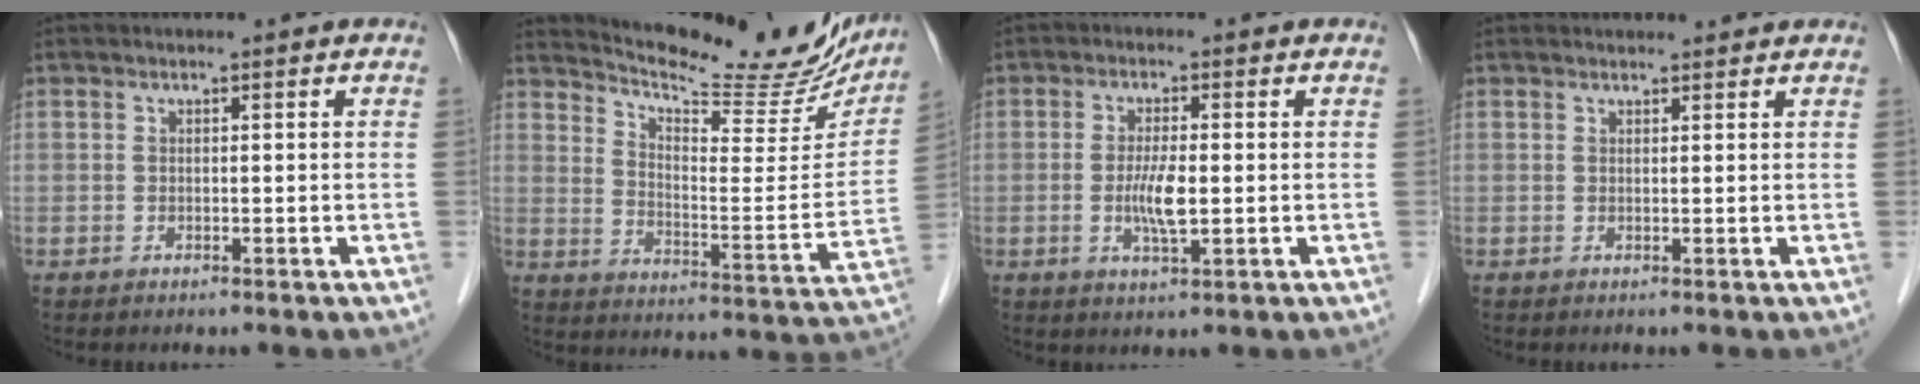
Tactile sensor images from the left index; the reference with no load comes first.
{"total": 21.3, "force": [19.4, 4.5, 7.6], "torque": [-0.111, -0.042, 0.257]}
{"total": 4.6, "force": [-0.5, 0.8, 4.5], "torque": [-0.094, -0.008, -0.008]}
{"total": 3.1, "force": [3.0, 0.8, 0.4], "torque": [-0.007, 0.021, 0.038]}